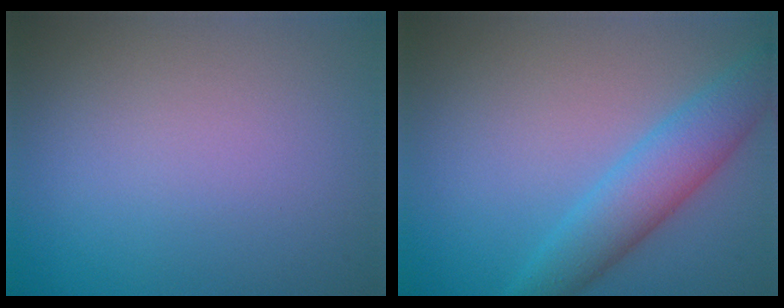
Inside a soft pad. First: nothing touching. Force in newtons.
{"total": 4.8, "press": 4.7, "slide": 0.3}